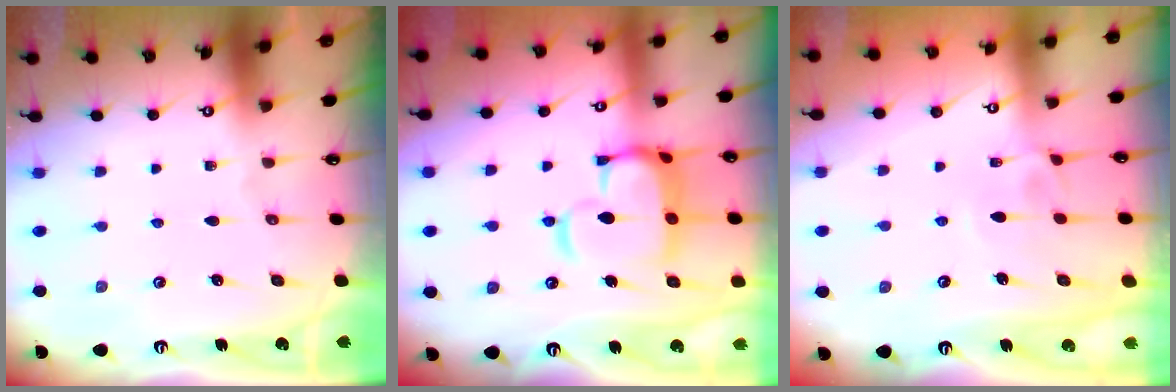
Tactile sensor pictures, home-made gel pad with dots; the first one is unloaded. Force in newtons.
{"total": 10.0, "press": 9.9, "slide": 1.5}
{"total": 1.3, "press": 1.0, "slide": 0.8}